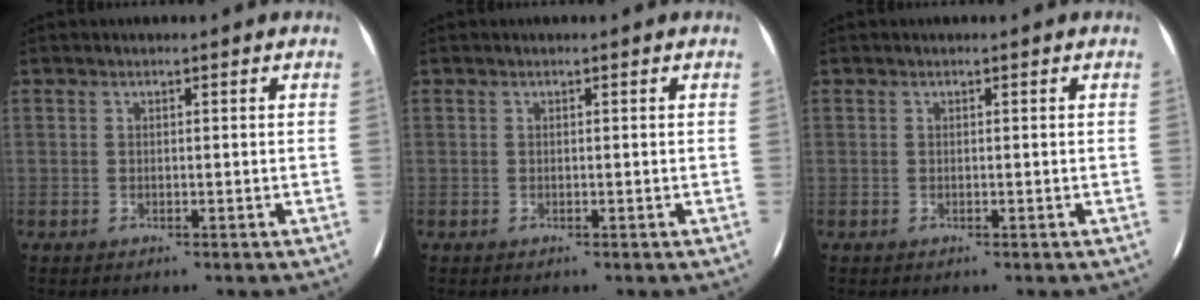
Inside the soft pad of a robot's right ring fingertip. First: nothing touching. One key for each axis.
{"total": 0.0}
{"total": 0.0}